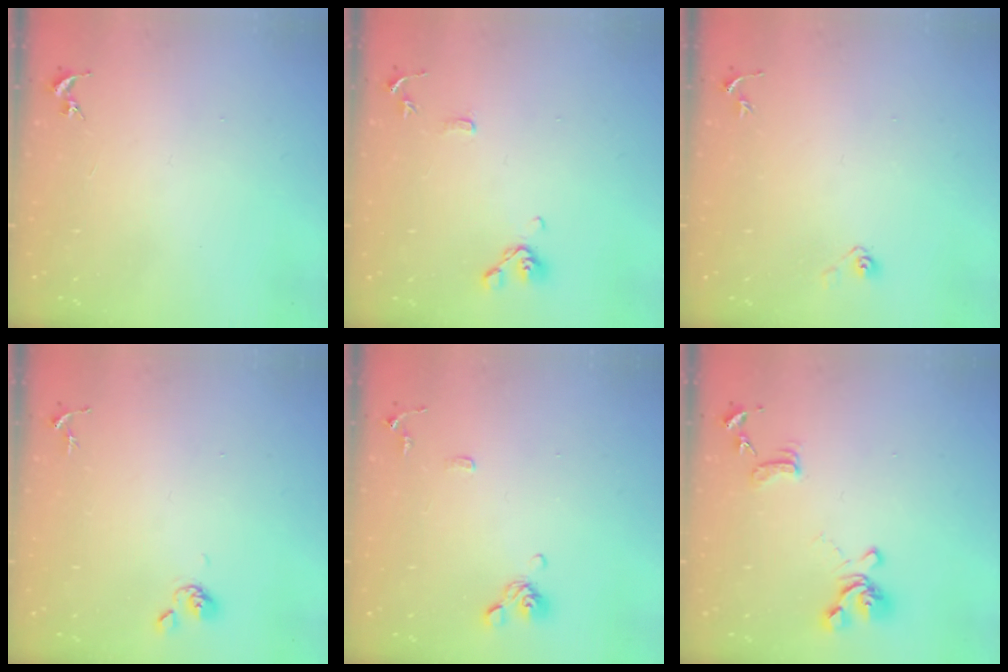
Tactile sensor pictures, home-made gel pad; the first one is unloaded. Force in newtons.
{"total": 10.5, "press": 10.4, "slide": 1.9}
{"total": 3.6, "press": 3.0, "slide": 2.1}
{"total": 4.4, "press": 4.3, "slide": 0.8}
{"total": 8.8, "press": 8.6, "slide": 2.0}
{"total": 13.1, "press": 13.0, "slide": 1.2}